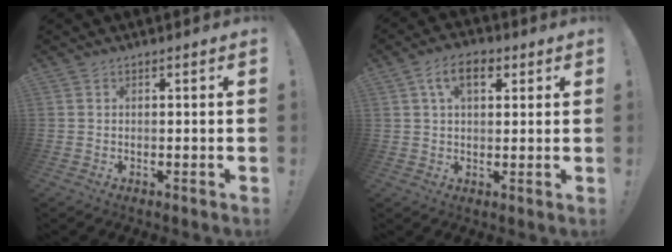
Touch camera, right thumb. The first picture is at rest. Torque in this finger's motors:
{"motor_torque": [0.05, 0.05, 0.42, 0.42, 0.12]}